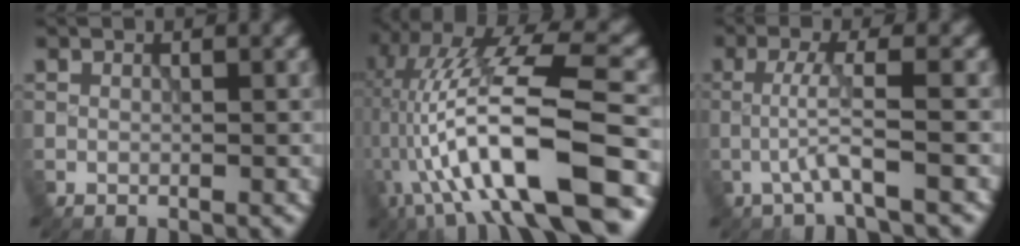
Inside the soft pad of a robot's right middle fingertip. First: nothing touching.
{"total": 15.5, "force": [-3.5, 4.9, 14.2], "torque": [-0.250, 0.031, -0.053]}
{"total": 3.0, "force": [-1.0, 0.1, 2.8], "torque": [-0.055, 0.007, -0.025]}